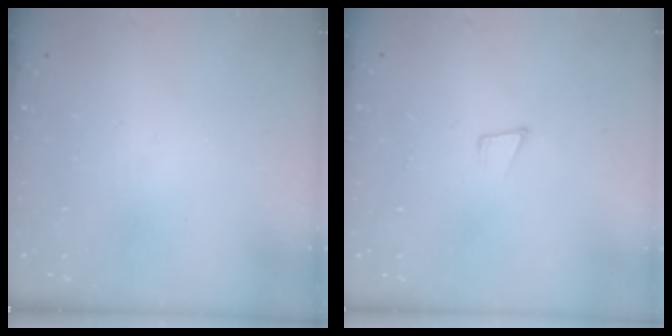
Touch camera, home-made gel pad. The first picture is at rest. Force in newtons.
{"total": 4.8, "press": 3.6, "slide": 3.2}